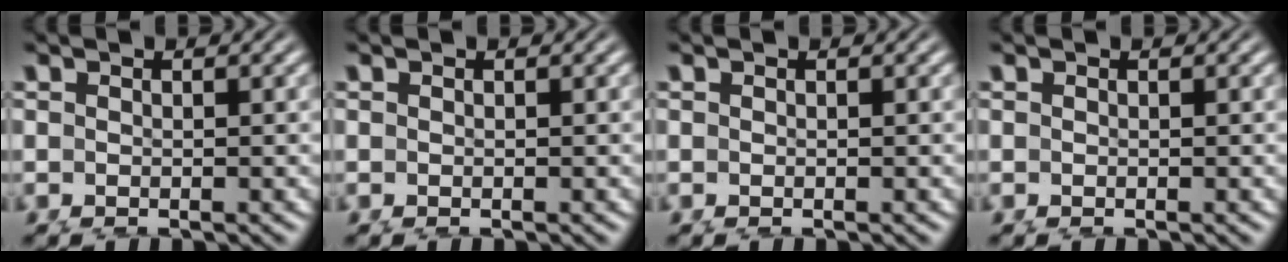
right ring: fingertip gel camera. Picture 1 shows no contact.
{"total": 0.0}
{"total": 0.0}
{"total": 0.0}